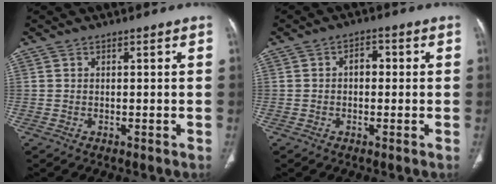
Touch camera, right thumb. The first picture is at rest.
{"total": 3.0, "force": [0.1, 2.1, 2.2], "torque": [-0.020, 0.014, -0.006]}